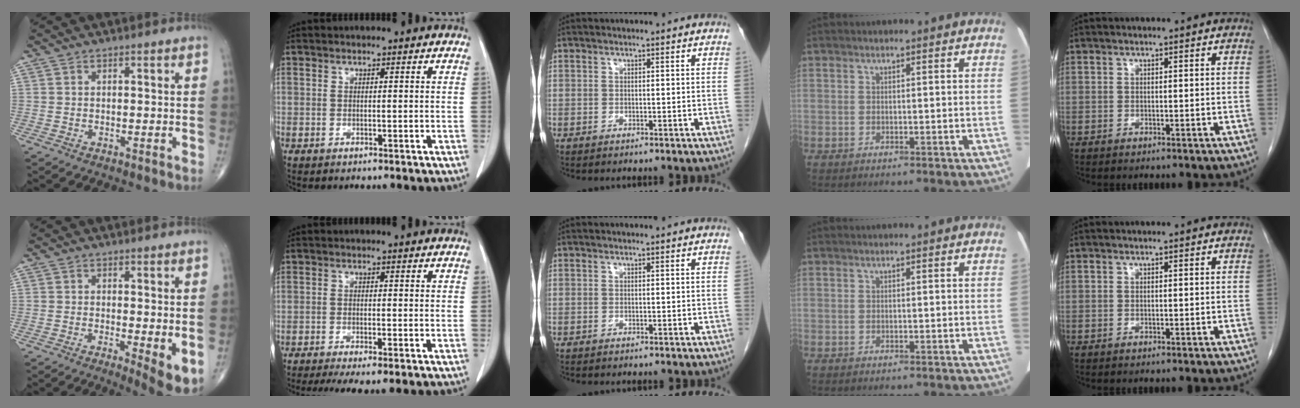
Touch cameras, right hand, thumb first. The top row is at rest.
{"thumb": {"total": 5.1, "force": [-0.7, 1.2, 4.9], "torque": [-0.074, -0.016, -0.014]}, "index": {"total": 6.7, "force": [-5.2, 0.6, 4.3], "torque": [-0.064, -0.013, -0.080]}}